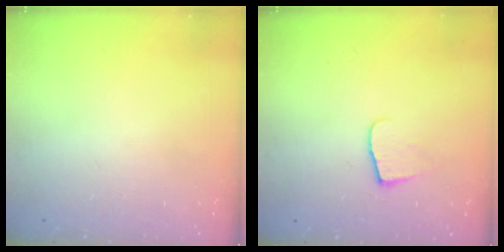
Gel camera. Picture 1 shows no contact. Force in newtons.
{"total": 5.4, "press": 5.4, "slide": 0.5}